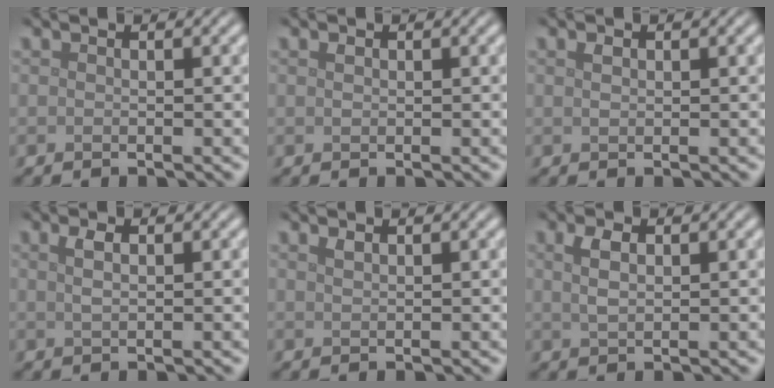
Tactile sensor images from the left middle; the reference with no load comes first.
{"total": 0.5, "force": [0.2, 0.4, 0.3], "torque": [-0.006, 0.000, 0.004]}
{"total": 0.8, "force": [0.3, 0.5, 0.5], "torque": [-0.011, -0.001, 0.007]}
{"total": 1.5, "force": [0.6, 0.6, 1.2], "torque": [-0.027, 0.001, 0.013]}
{"total": 0.7, "force": [0.6, 0.3, 0.4], "torque": [-0.008, -0.001, 0.013]}
{"total": 2.1, "force": [0.8, 1.1, 1.6], "torque": [-0.036, 0.001, 0.018]}